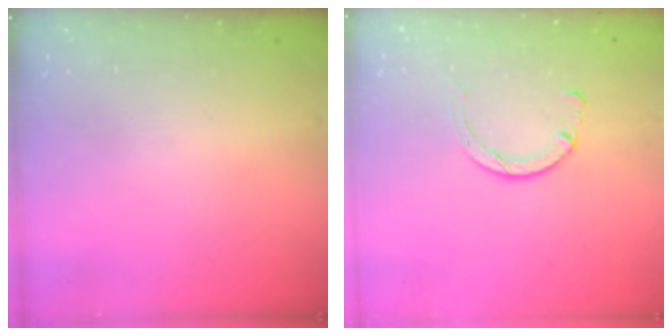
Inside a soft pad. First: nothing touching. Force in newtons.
{"total": 2.9, "press": 2.8, "slide": 0.4}